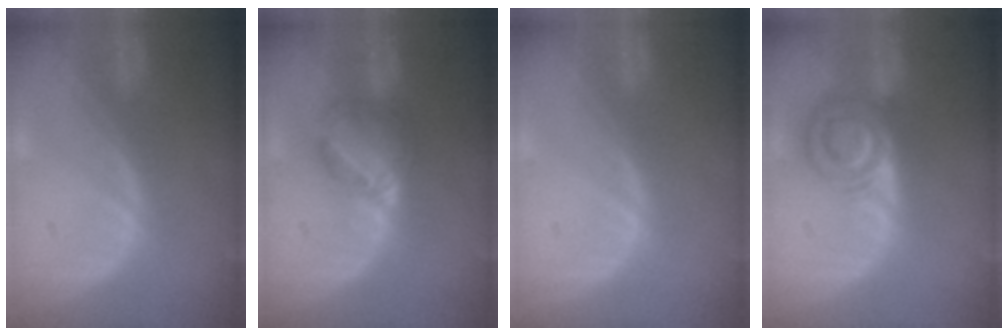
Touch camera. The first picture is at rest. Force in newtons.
{"total": 6.2, "press": 5.3, "slide": 3.2}
{"total": 0.0}
{"total": 6.5, "press": 6.3, "slide": 1.8}